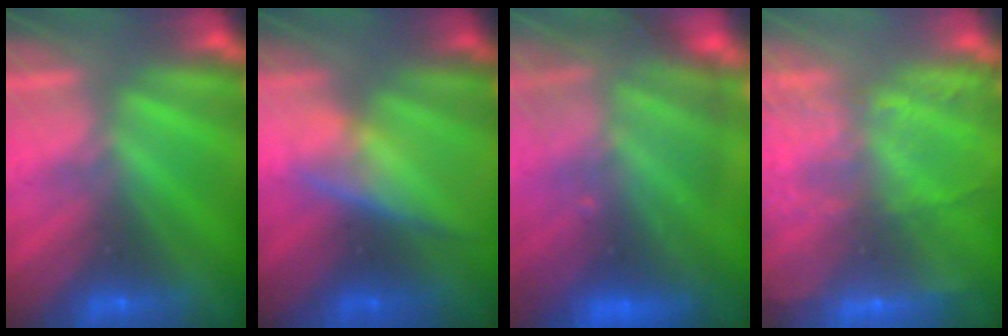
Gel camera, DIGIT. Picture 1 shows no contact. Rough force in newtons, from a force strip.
{"total": 2.7}
{"total": 8.4}
{"total": 6.8}